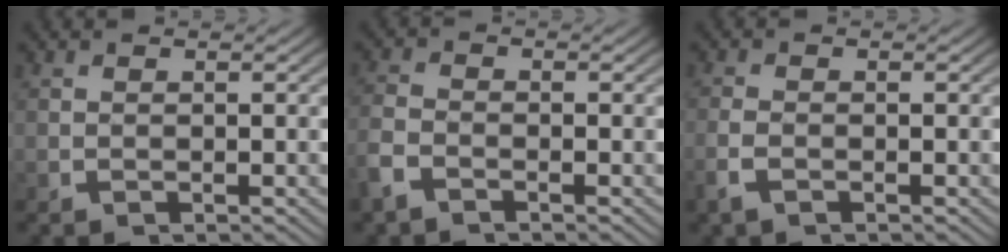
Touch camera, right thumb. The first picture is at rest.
{"total": 2.4, "force": [-1.3, 1.6, 1.2], "torque": [-0.040, -0.004, -0.029]}
{"total": 1.3, "force": [-0.7, 0.6, 0.9], "torque": [-0.033, -0.001, -0.015]}